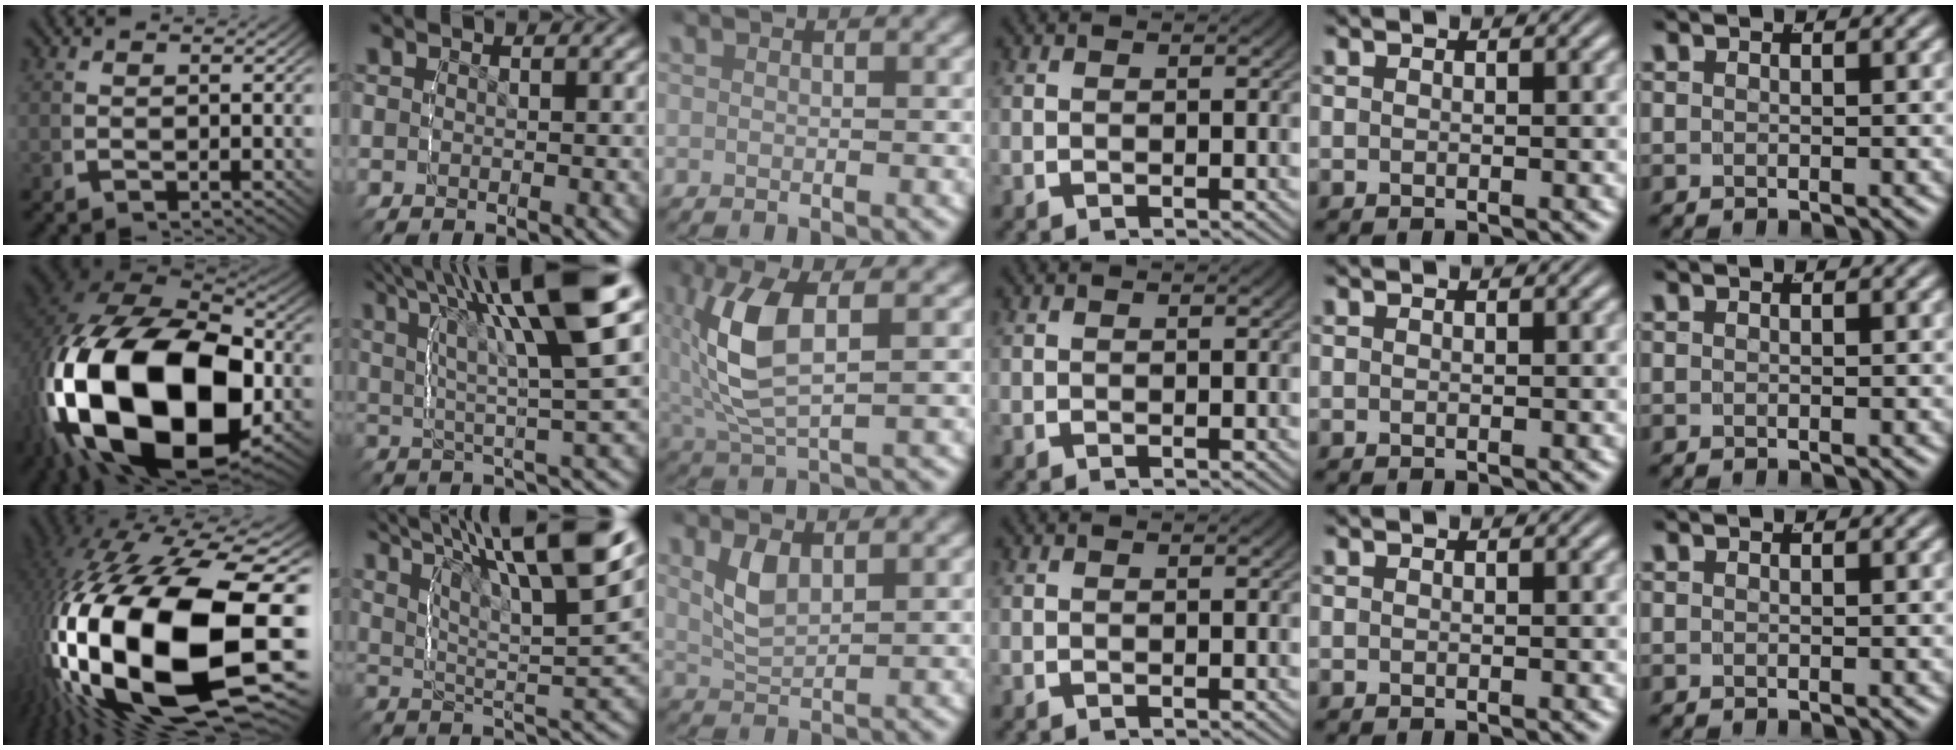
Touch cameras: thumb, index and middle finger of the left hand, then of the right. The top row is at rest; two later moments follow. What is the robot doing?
{"motion": "lift_and_place", "object": "tape"}